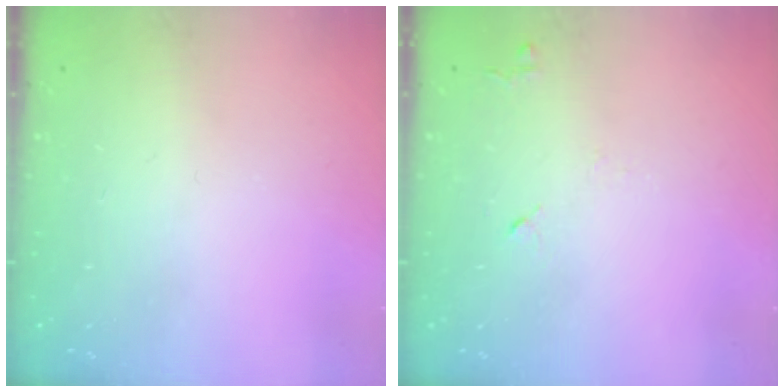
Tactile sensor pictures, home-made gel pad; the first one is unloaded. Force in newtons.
{"total": 5.6, "press": 5.5, "slide": 0.9}